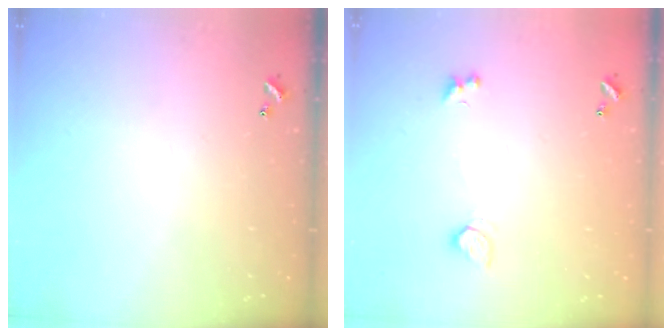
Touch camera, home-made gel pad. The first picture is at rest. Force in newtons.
{"total": 1.8, "press": 1.8, "slide": 0.5}